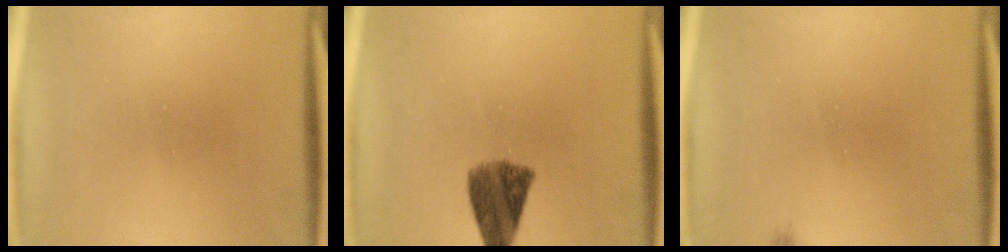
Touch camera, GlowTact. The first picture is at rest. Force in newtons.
{"total": 7.3}
{"total": 0.6}